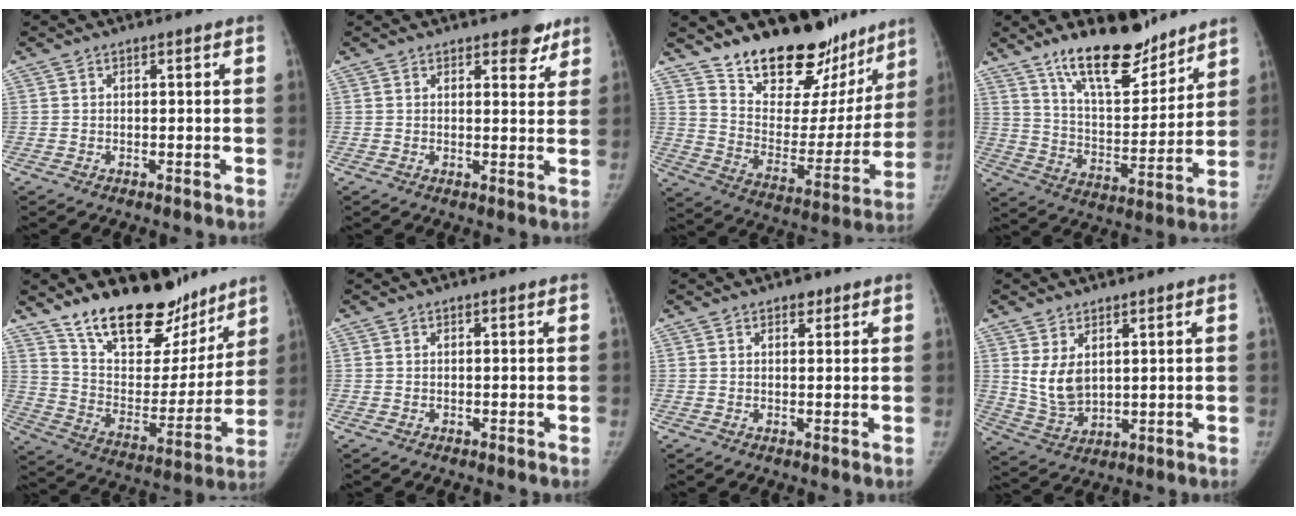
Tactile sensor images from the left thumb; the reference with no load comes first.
{"total": 4.4, "force": [3.1, 2.2, 2.2], "torque": [0.001, -0.017, 0.038]}
{"total": 23.8, "force": [18.9, 11.3, 9.0], "torque": [-0.090, -0.118, 0.285]}
{"total": 17.2, "force": [12.9, 6.2, 9.5], "torque": [-0.113, -0.089, 0.223]}
{"total": 23.8, "force": [18.0, 11.0, 11.1], "torque": [-0.125, -0.096, 0.295]}
{"total": 0.0}
{"total": 1.7, "force": [1.1, 1.0, 0.8], "torque": [-0.002, -0.005, 0.013]}
{"total": 7.2, "force": [2.6, 4.5, 5.0], "torque": [-0.083, -0.021, 0.068]}